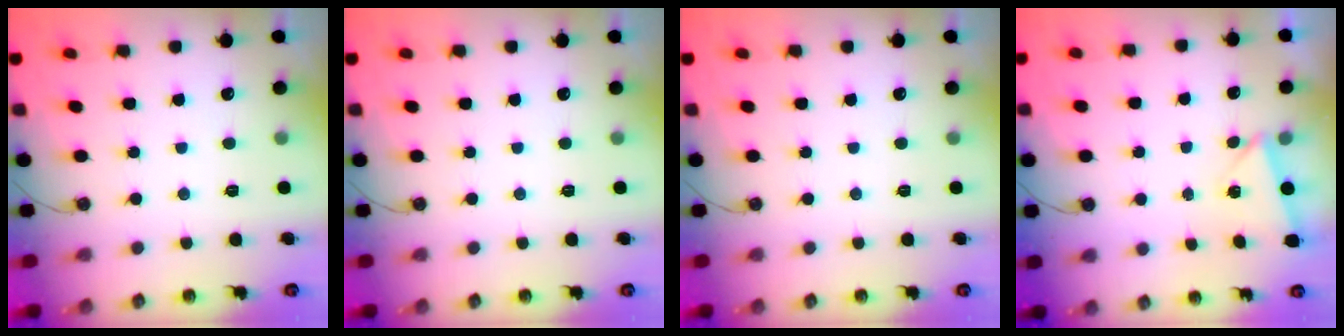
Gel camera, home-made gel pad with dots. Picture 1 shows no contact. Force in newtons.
{"total": 0.0}
{"total": 0.0}
{"total": 2.7, "press": 2.1, "slide": 1.8}